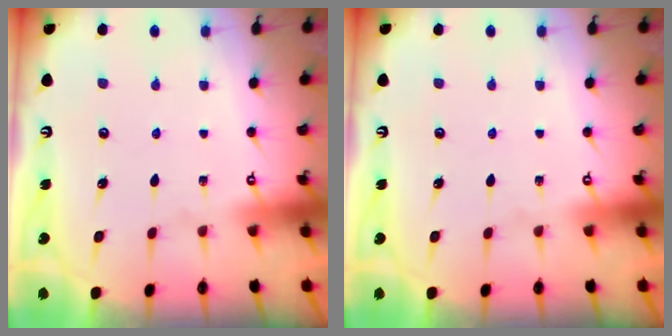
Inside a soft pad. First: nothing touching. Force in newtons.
{"total": 0.0}